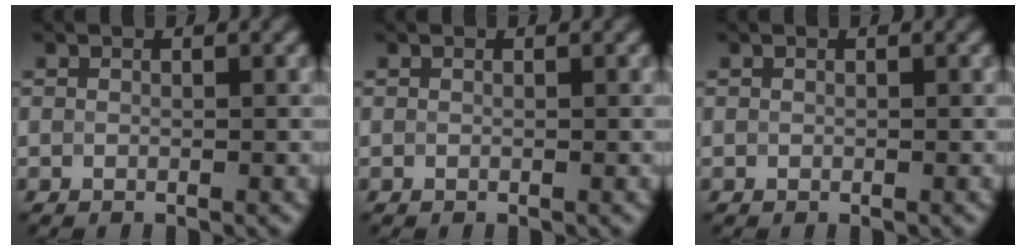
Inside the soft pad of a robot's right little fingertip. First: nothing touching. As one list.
[{"total": 0.0}, {"total": 0.0}]